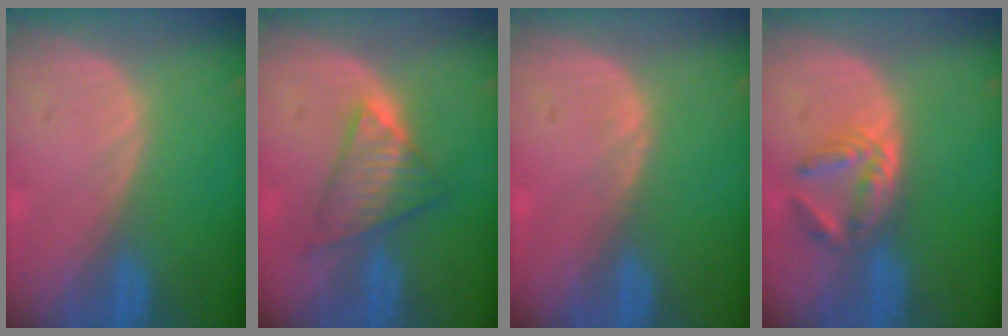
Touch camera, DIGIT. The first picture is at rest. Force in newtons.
{"total": 6.1, "press": 6.0, "slide": 1.2}
{"total": 0.7, "press": 0.6, "slide": 0.3}
{"total": 5.8, "press": 4.9, "slide": 3.1}